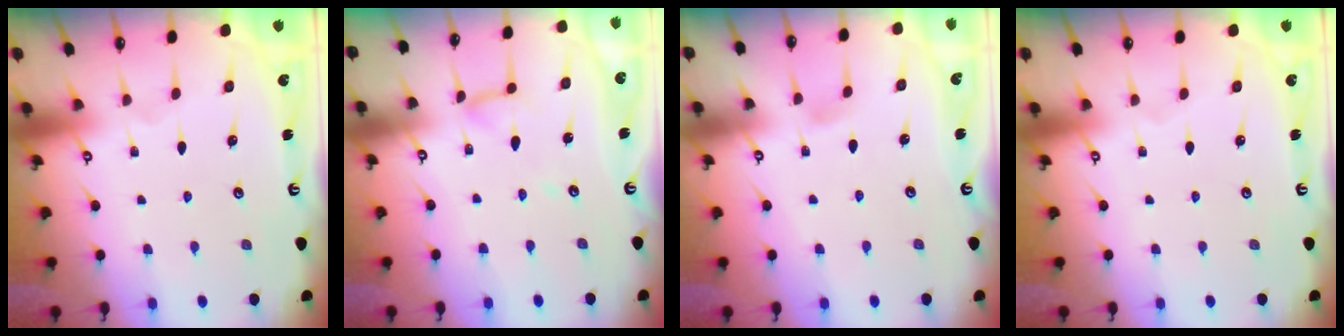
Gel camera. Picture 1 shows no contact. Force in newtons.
{"total": 7.4, "press": 7.3, "slide": 0.6}
{"total": 2.9, "press": 2.9, "slide": 0.5}
{"total": 0.0}